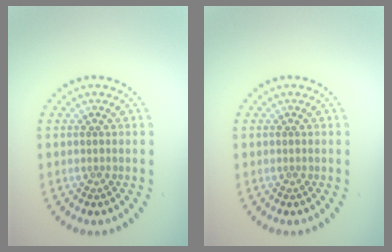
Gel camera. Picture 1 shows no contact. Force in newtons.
{"total": 0.0}